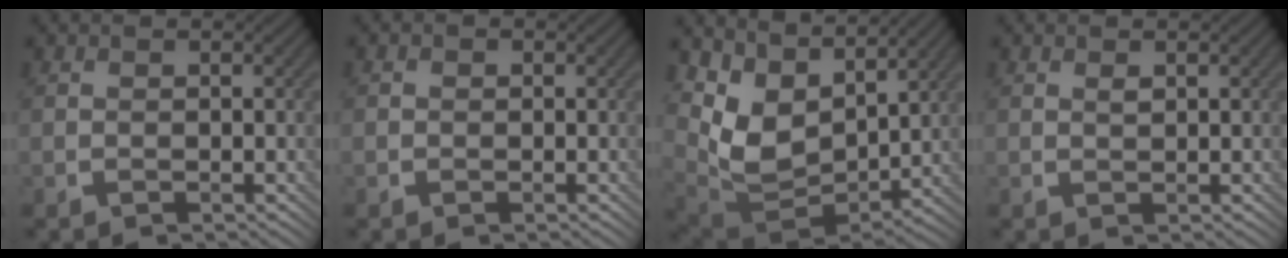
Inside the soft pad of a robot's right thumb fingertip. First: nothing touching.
{"total": 0.7, "force": [-0.1, 0.7, 0.2], "torque": [-0.001, -0.003, -0.004]}
{"total": 9.4, "force": [5.2, 5.0, 5.9], "torque": [-0.144, -0.010, 0.103]}
{"total": 0.7, "force": [0.5, 0.3, 0.5], "torque": [-0.012, -0.003, 0.009]}